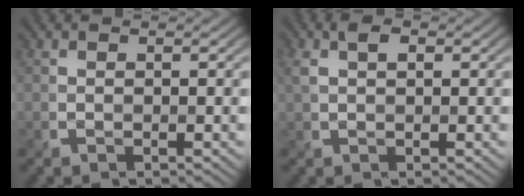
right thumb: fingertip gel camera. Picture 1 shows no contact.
{"total": 3.0, "force": [1.0, 1.7, 2.3], "torque": [-0.048, 0.006, 0.014]}